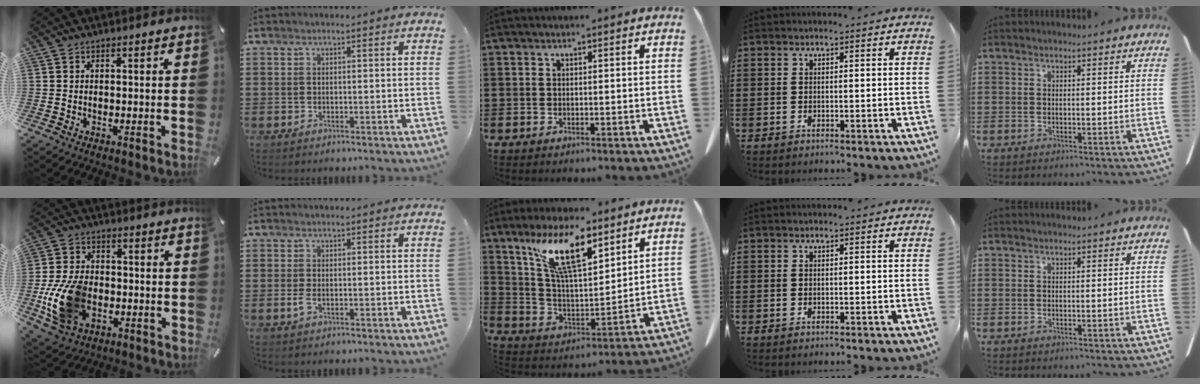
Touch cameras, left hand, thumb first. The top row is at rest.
{"thumb": {"total": 14.8, "force": [-3.5, 10.5, 9.9], "torque": [-0.207, 0.011, -0.059]}, "index": {"total": 1.5, "force": [-0.2, 0.6, 1.3], "torque": [-0.033, -0.004, -0.006]}, "middle": {"total": 12.7, "force": [8.2, 3.9, 8.9], "torque": [-0.191, -0.015, 0.149]}}